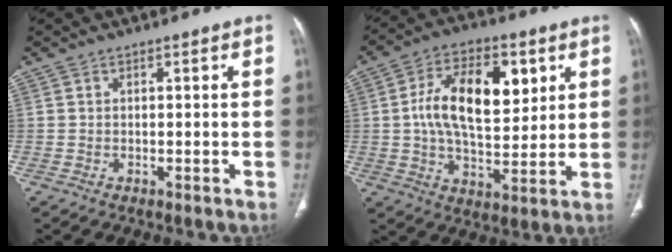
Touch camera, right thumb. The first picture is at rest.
{"total": 17.2, "force": [4.2, 9.2, 13.9], "torque": [-0.206, -0.005, 0.070]}